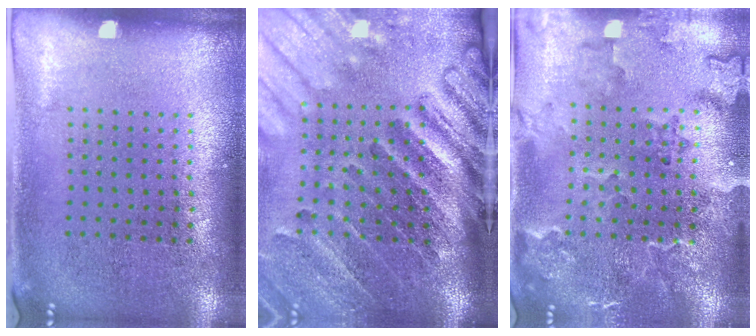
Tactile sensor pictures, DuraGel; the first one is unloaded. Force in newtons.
{"total": 4.3, "press": 3.2, "slide": 2.8}
{"total": 2.4, "press": 2.2, "slide": 1.0}